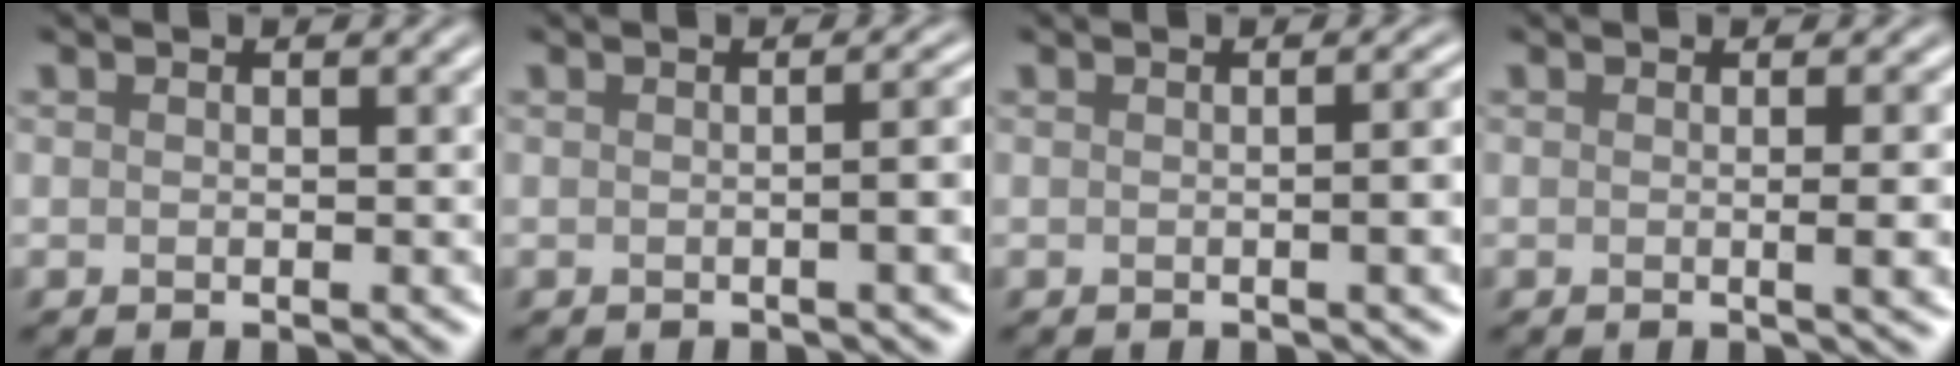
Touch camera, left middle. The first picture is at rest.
{"total": 3.6, "force": [-0.3, 1.3, 3.4], "torque": [-0.019, 0.015, -0.006]}
{"total": 3.9, "force": [-0.2, 1.5, 3.6], "torque": [-0.017, 0.014, -0.005]}
{"total": 3.4, "force": [-0.2, 1.1, 3.3], "torque": [-0.028, 0.003, -0.003]}